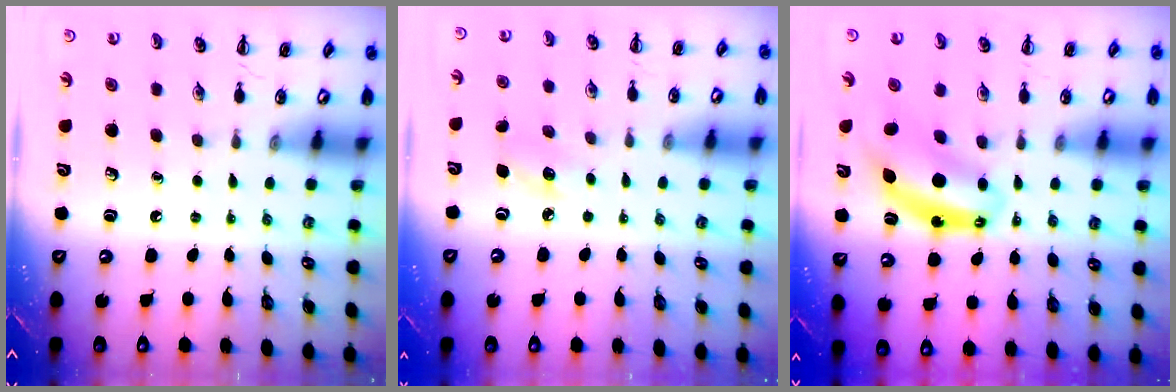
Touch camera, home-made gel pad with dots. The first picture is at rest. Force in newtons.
{"total": 6.3, "press": 6.0, "slide": 1.9}
{"total": 7.2, "press": 7.2, "slide": 0.9}